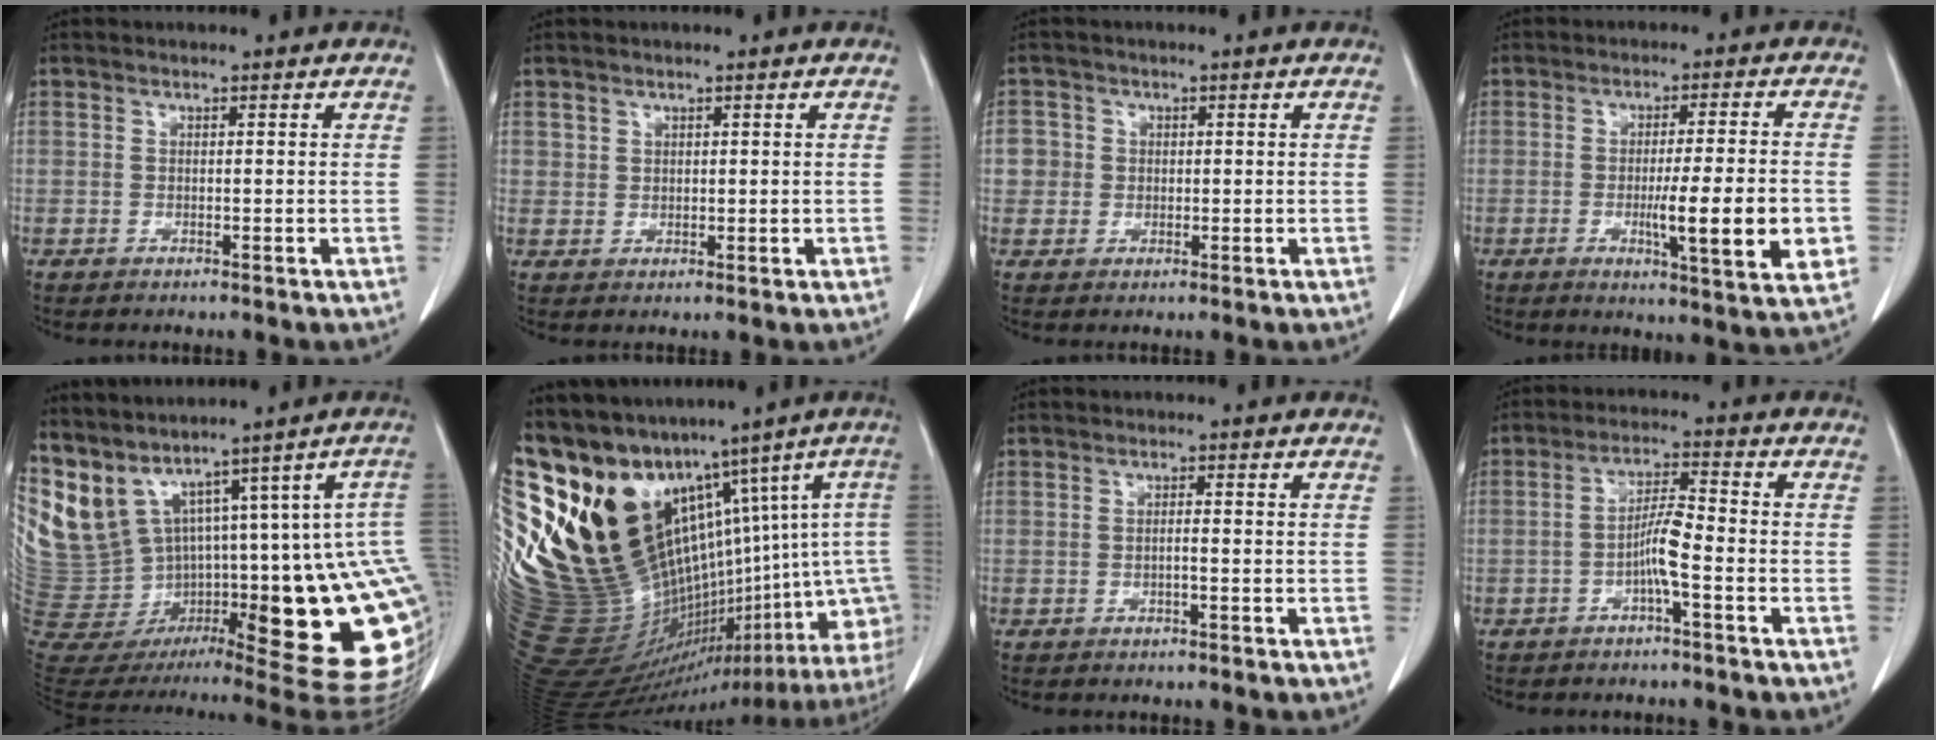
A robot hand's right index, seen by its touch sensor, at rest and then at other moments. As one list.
[{"total": 1.5, "force": [0.8, 1.3, 0.1], "torque": [0.013, -0.003, 0.007]}, {"total": 3.0, "force": [0.2, 3.0, 0.2], "torque": [0.012, 0.010, 0.002]}, {"total": 11.5, "force": [-2.4, 0.4, 11.3], "torque": [-0.157, -0.021, -0.038]}, {"total": 21.9, "force": [3.9, 5.6, 20.8], "torque": [-0.264, -0.010, 0.101]}, {"total": 30.7, "force": [13.3, 14.6, 23.5], "torque": [-0.398, 0.038, 0.263]}, {"total": 0.9, "force": [-0.3, 0.0, 0.9], "torque": [-0.015, 0.001, -0.006]}, {"total": 4.9, "force": [-1.8, 0.2, 4.5], "torque": [-0.090, 0.008, -0.035]}]